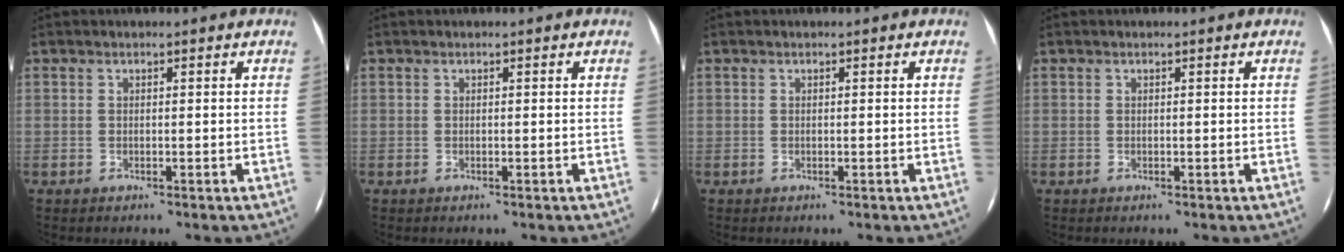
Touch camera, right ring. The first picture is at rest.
{"total": 0.0}
{"total": 0.0}
{"total": 0.0}